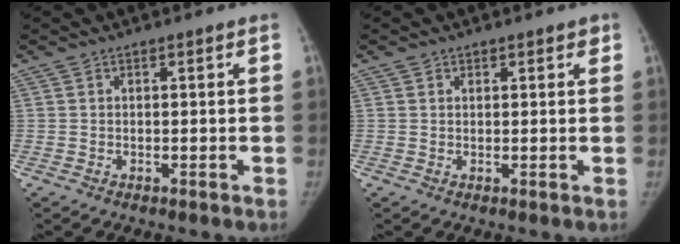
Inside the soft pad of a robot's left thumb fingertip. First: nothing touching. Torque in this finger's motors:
{"motor_torque": [-0.66, -0.08, -0.13, 0.05, -0.01]}